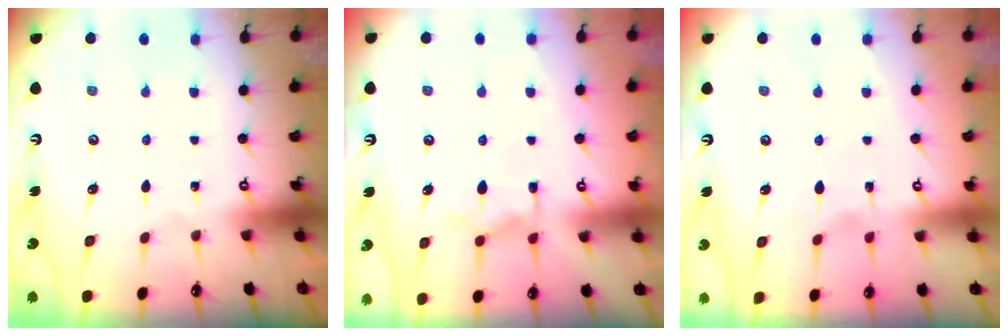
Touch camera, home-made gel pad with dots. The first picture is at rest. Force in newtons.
{"total": 2.6, "press": 2.1, "slide": 1.5}
{"total": 1.1, "press": 0.4, "slide": 1.1}